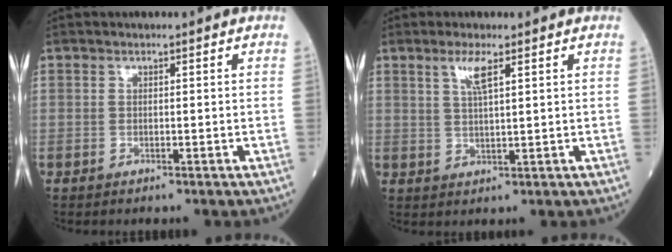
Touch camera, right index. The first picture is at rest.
{"total": 3.4, "force": [1.8, 0.1, 2.9], "torque": [-0.061, 0.000, 0.038]}